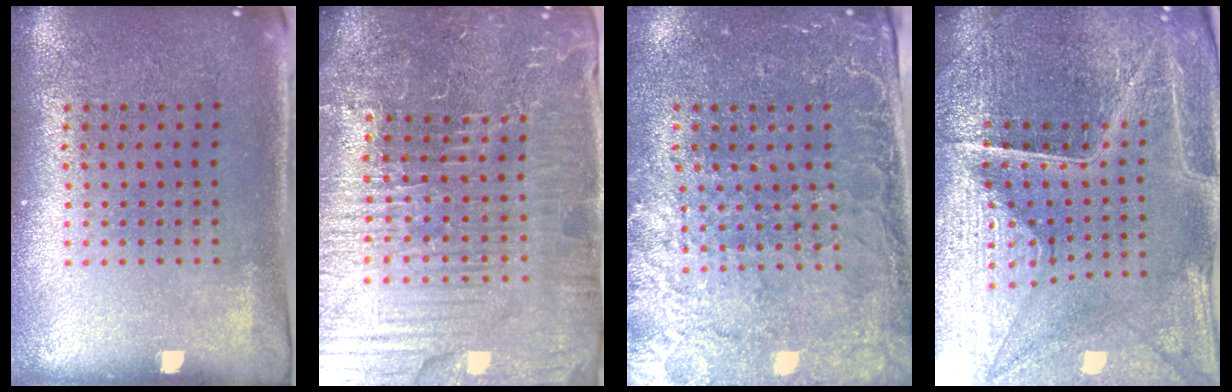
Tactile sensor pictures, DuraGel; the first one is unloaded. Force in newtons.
{"total": 6.1, "press": 5.5, "slide": 2.5}
{"total": 3.2, "press": 2.9, "slide": 1.2}
{"total": 5.1, "press": 4.9, "slide": 1.4}